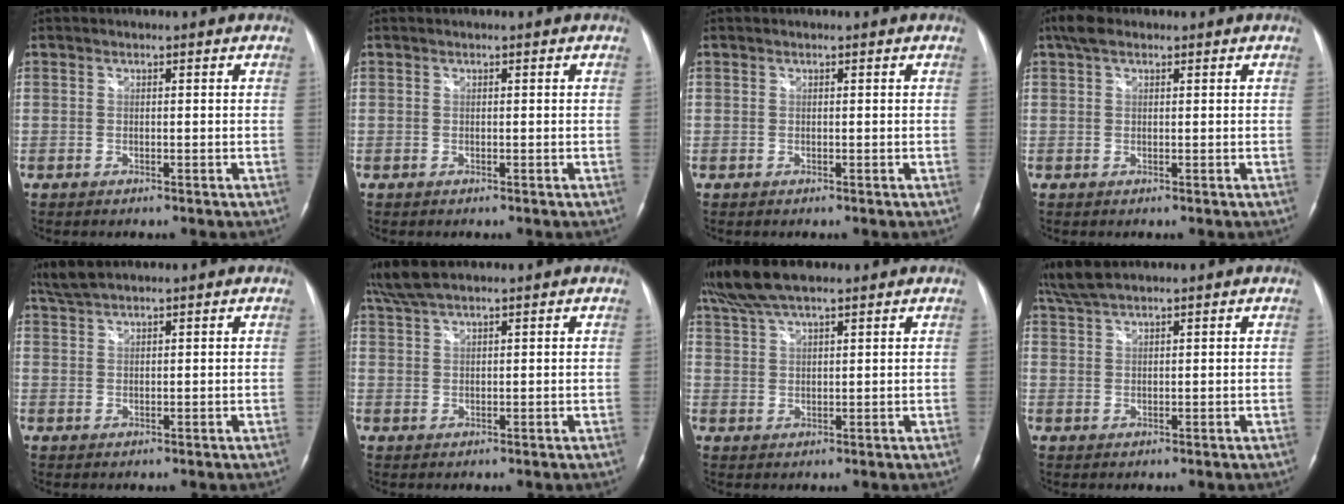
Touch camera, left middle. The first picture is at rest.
{"total": 0.0}
{"total": 0.0}
{"total": 2.9, "force": [1.9, 1.3, 1.7], "torque": [-0.041, 0.023, 0.037]}
{"total": 3.3, "force": [3.0, 0.3, 1.4], "torque": [-0.039, 0.017, 0.064]}
{"total": 5.3, "force": [4.4, 0.8, 2.8], "torque": [-0.066, 0.024, 0.090]}
{"total": 9.5, "force": [7.7, 2.0, 5.2], "torque": [-0.105, 0.036, 0.144]}
{"total": 4.6, "force": [4.0, 0.6, 2.2], "torque": [-0.057, 0.020, 0.084]}